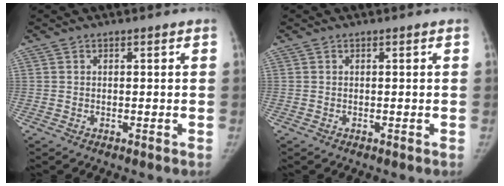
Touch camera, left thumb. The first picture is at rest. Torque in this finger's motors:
{"motor_torque": [0.00, 0.00, 0.18, -0.14, 0.00]}